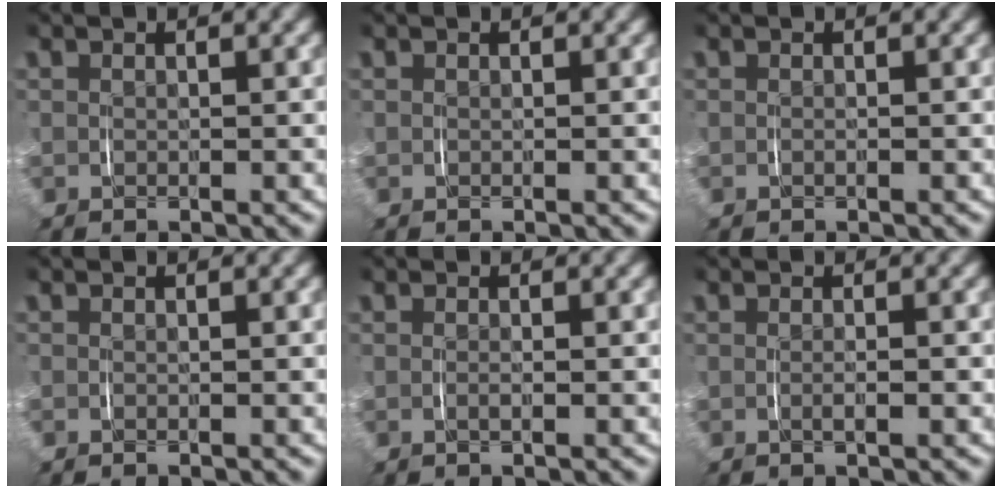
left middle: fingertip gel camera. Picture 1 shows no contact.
{"total": 0.0}
{"total": 0.0}
{"total": 0.0}
{"total": 0.5, "force": [-0.2, -0.1, 0.5], "torque": [-0.012, -0.003, -0.003]}
{"total": 0.8, "force": [-0.3, 0.0, 0.7], "torque": [-0.015, -0.002, -0.005]}